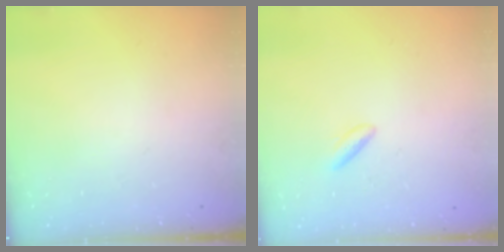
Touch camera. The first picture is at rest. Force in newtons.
{"total": 2.8, "press": 2.6, "slide": 1.3}